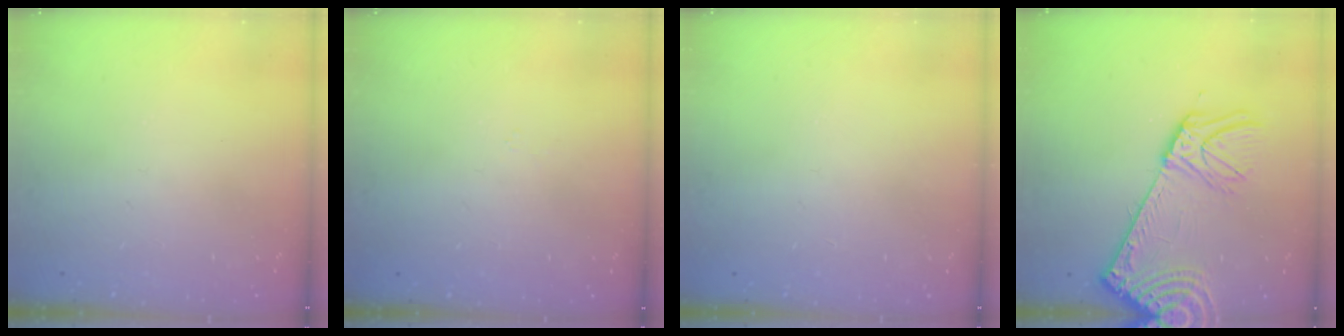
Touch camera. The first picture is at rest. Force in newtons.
{"total": 3.0, "press": 3.0, "slide": 0.1}
{"total": 2.5, "press": 2.4, "slide": 0.3}
{"total": 15.4, "press": 15.0, "slide": 3.8}